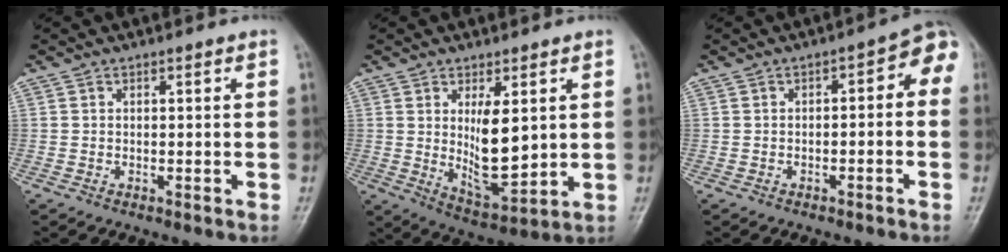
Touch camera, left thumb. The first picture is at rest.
{"total": 10.4, "force": [1.7, 4.3, 9.3], "torque": [-0.133, -0.033, 0.046]}
{"total": 5.8, "force": [-0.7, 2.7, 5.1], "torque": [-0.046, 0.043, -0.017]}